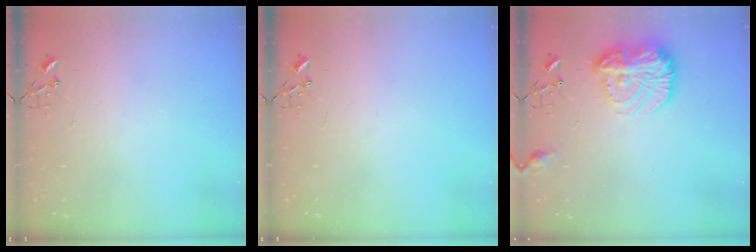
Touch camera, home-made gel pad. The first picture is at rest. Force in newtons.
{"total": 0.0}
{"total": 18.4, "press": 18.3, "slide": 1.4}